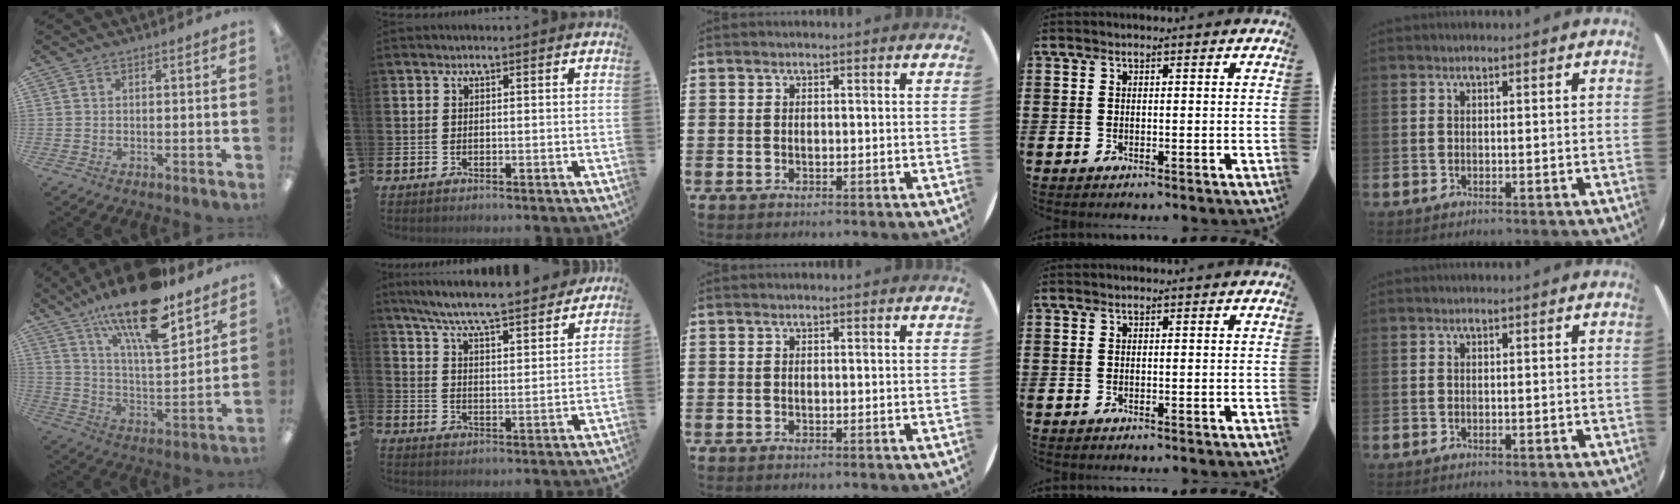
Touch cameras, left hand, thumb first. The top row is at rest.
{"thumb": {"total": 20.8, "force": [14.6, 6.5, 13.3], "torque": [-0.230, -0.084, 0.244]}, "index": {"total": 7.9, "force": [7.4, 0.2, 2.7], "torque": [-0.080, -0.055, 0.127]}}